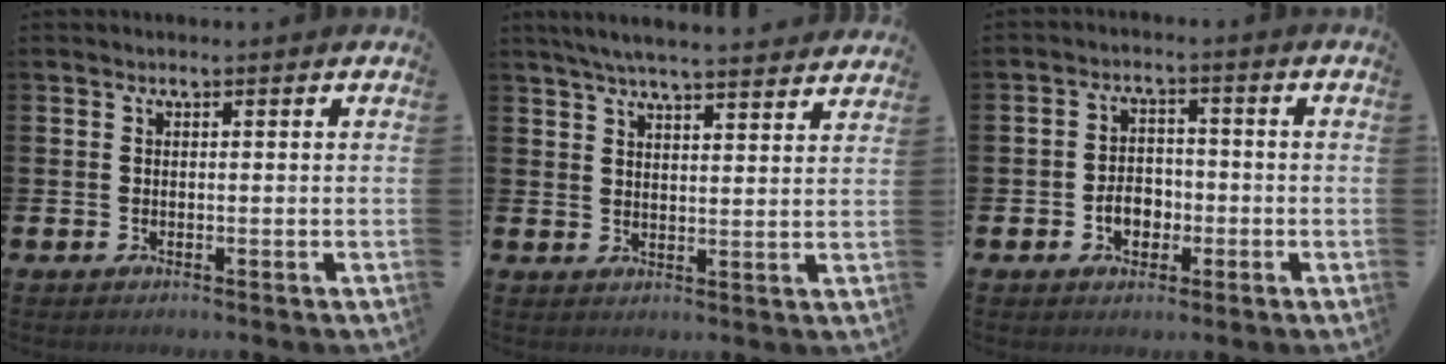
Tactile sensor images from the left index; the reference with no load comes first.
{"total": 5.6, "force": [5.4, 0.0, 1.4], "torque": [-0.037, -0.027, 0.096]}
{"total": 3.9, "force": [-1.3, 2.8, 2.3], "torque": [-0.025, -0.004, -0.032]}